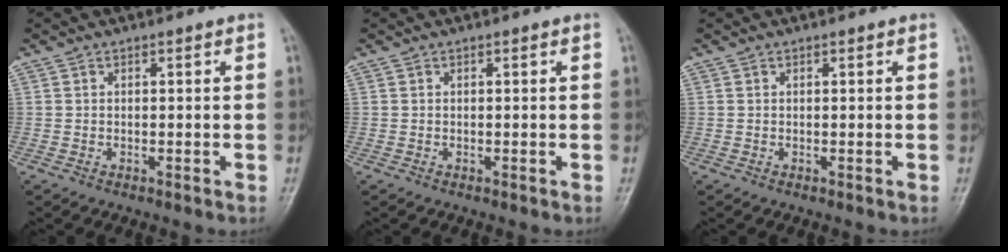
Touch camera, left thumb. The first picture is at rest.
{"total": 0.0}
{"total": 0.0}